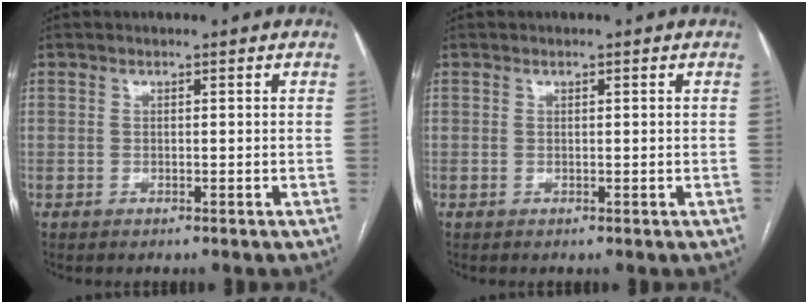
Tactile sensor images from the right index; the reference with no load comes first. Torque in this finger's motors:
{"motor_torque": [-0.11, -0.02, -0.04, 0.00]}